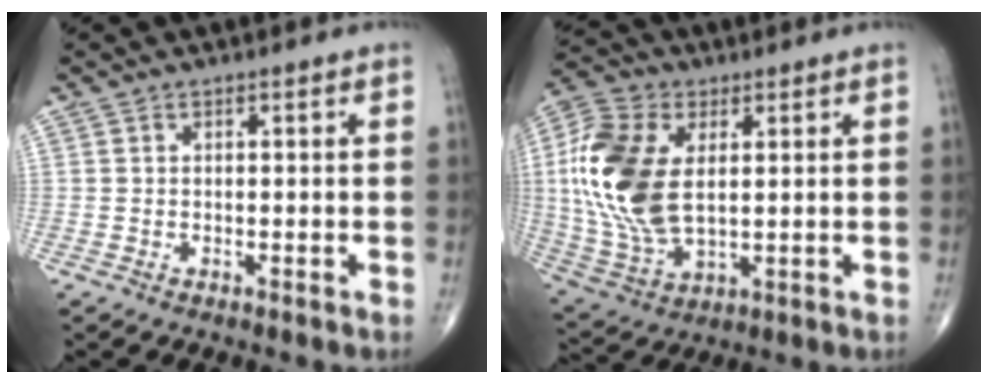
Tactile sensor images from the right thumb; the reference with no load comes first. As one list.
[{"total": 19.3, "force": [2.9, 11.2, 15.4], "torque": [-0.331, -0.010, 0.056]}]